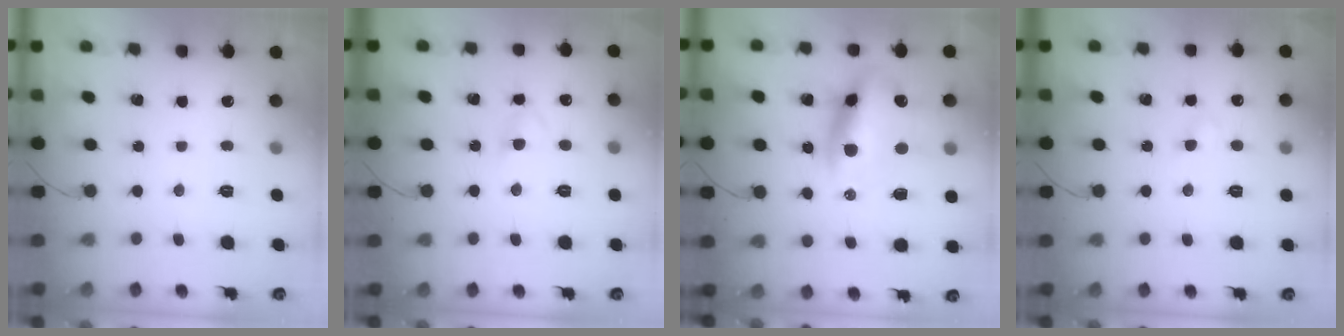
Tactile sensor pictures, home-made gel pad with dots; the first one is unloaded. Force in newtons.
{"total": 3.1, "press": 2.8, "slide": 1.3}
{"total": 13.9, "press": 13.4, "slide": 3.6}
{"total": 2.2, "press": 2.0, "slide": 0.8}